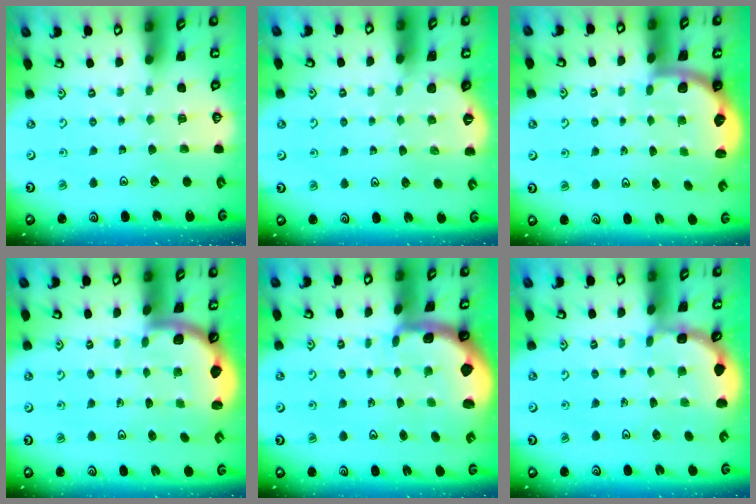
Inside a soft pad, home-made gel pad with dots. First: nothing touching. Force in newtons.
{"total": 0.0}
{"total": 2.4, "press": 1.9, "slide": 1.4}
{"total": 1.8, "press": 1.8, "slide": 0.1}
{"total": 1.7, "press": 1.6, "slide": 0.4}
{"total": 1.9, "press": 1.9, "slide": 0.1}